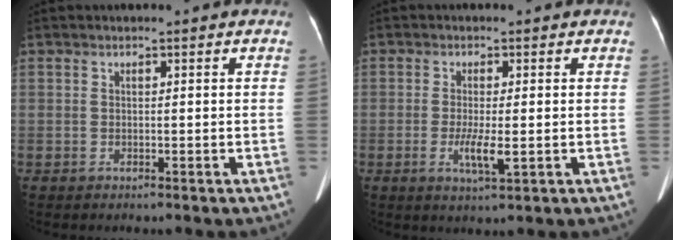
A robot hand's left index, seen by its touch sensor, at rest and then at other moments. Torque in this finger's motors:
{"motor_torque": [0.04, 0.01, 0.05, 0.08]}